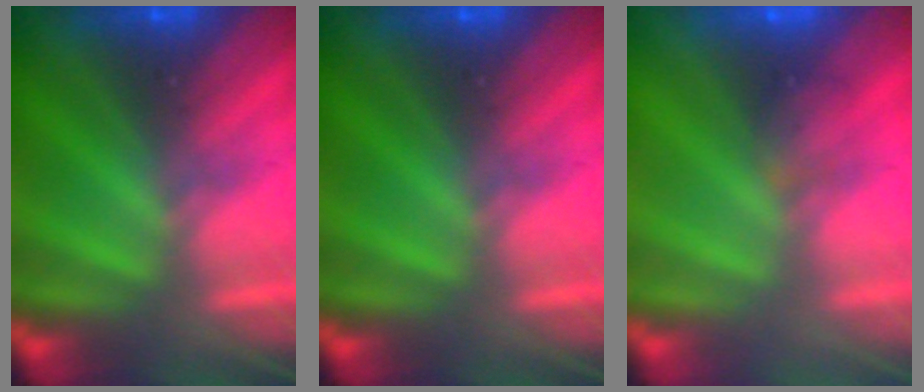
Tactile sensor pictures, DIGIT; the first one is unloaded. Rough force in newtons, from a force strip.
{"total": 0.0}
{"total": 1.3}